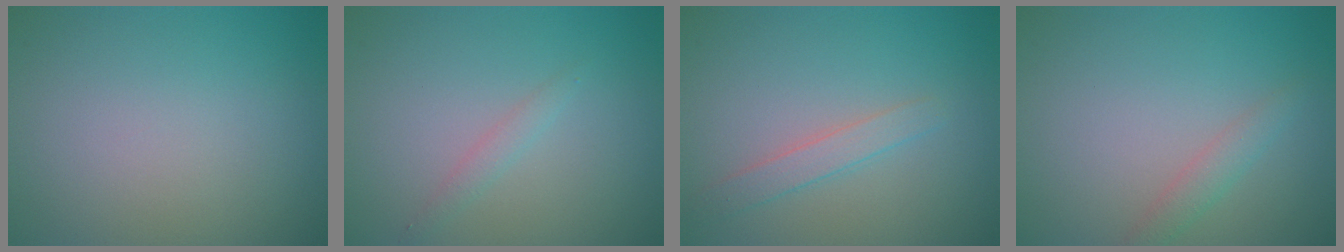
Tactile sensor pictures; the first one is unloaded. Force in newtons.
{"total": 1.0, "press": 1.0, "slide": 0.0}
{"total": 1.8, "press": 1.8, "slide": 0.0}
{"total": 1.5, "press": 1.5, "slide": 0.1}